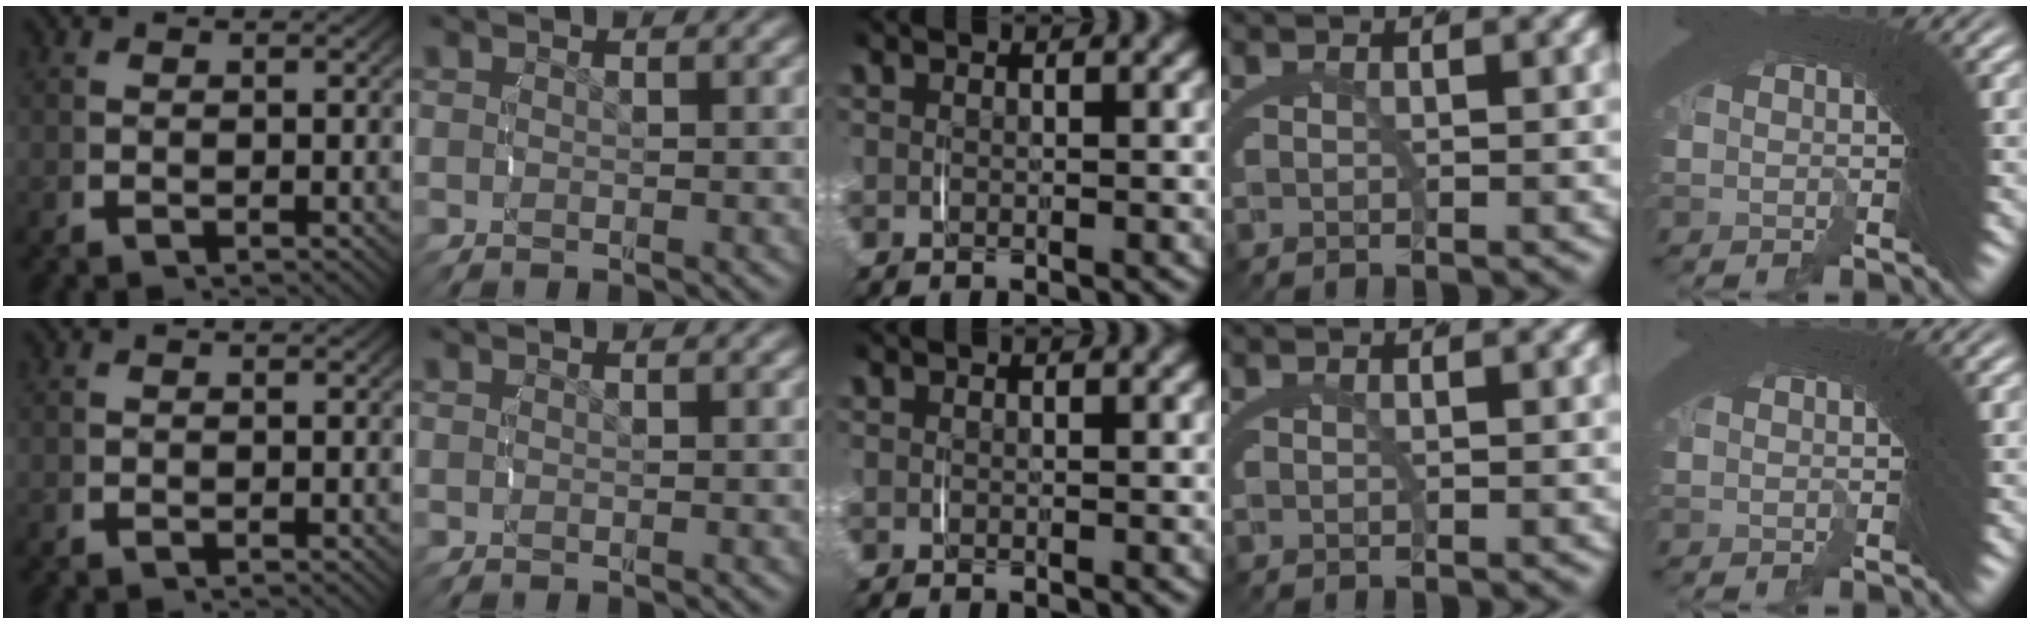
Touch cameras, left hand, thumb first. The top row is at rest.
{}